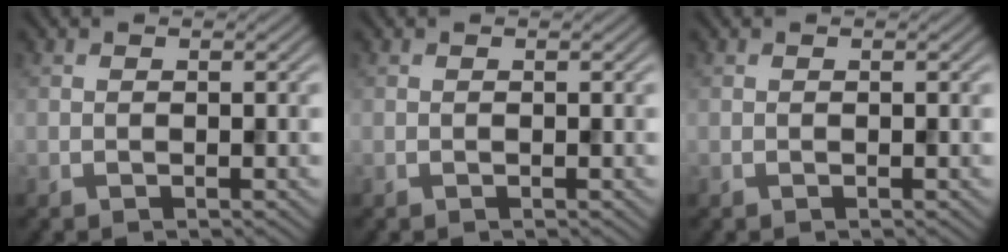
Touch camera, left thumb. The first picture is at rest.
{"total": 0.0}
{"total": 0.0}